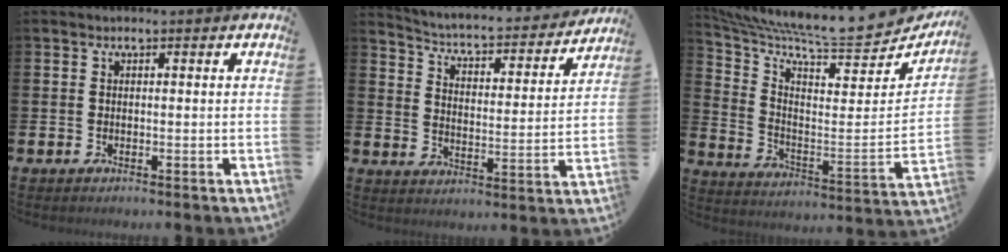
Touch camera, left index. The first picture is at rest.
{"total": 4.5, "force": [4.1, 0.8, 1.5], "torque": [-0.057, -0.039, 0.059]}
{"total": 9.4, "force": [8.5, 1.5, 3.9], "torque": [-0.096, -0.088, 0.135]}